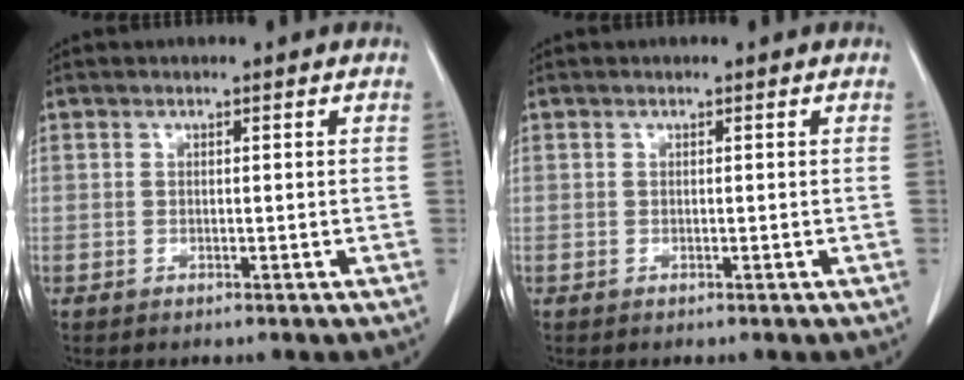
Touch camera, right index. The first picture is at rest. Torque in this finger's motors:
{"motor_torque": [0.00, 0.00, 0.00, 0.00]}